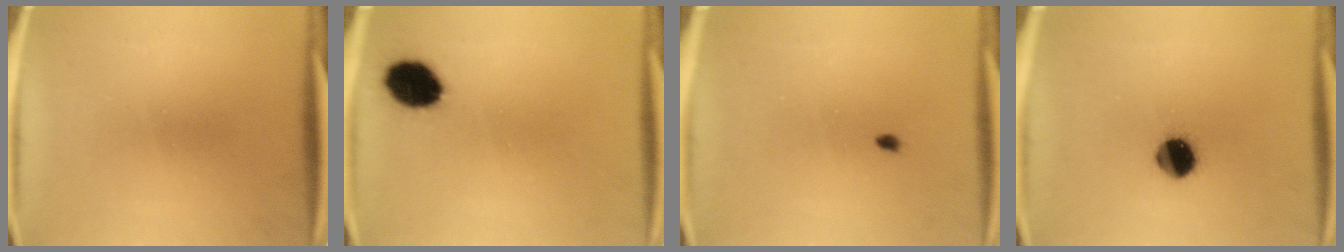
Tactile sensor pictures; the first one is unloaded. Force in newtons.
{"total": 8.6}
{"total": 1.4}
{"total": 8.3}